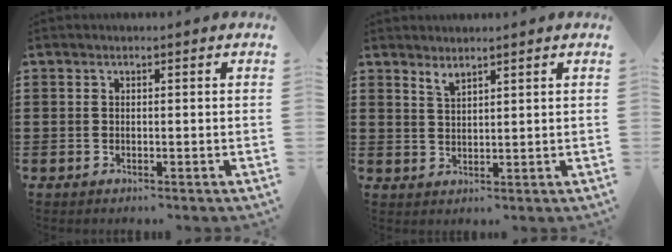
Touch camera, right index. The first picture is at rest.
{"total": 2.0, "force": [1.8, 0.4, 0.7], "torque": [-0.018, 0.002, 0.033]}